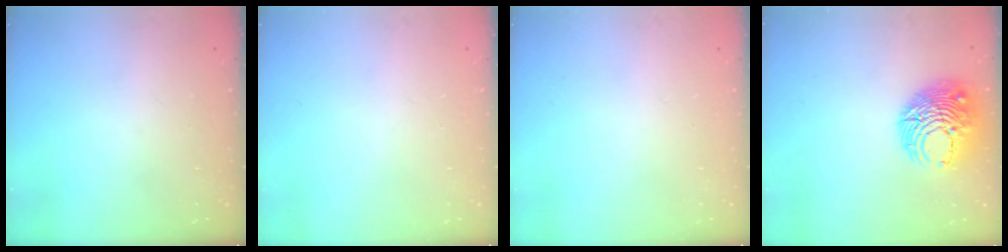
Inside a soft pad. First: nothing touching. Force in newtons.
{"total": 0.0}
{"total": 0.0}
{"total": 10.7, "press": 10.6, "slide": 1.3}